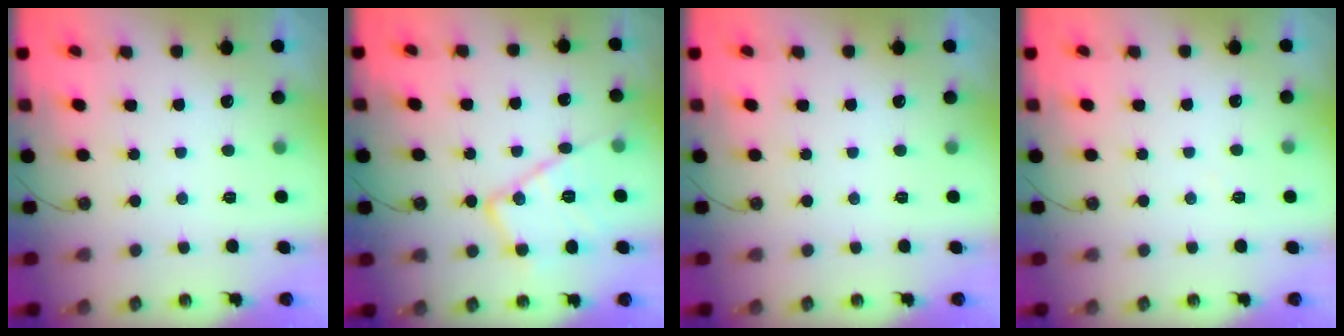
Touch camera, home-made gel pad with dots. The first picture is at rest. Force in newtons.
{"total": 16.2, "press": 16.2, "slide": 1.1}
{"total": 0.0}
{"total": 3.0, "press": 2.9, "slide": 0.6}